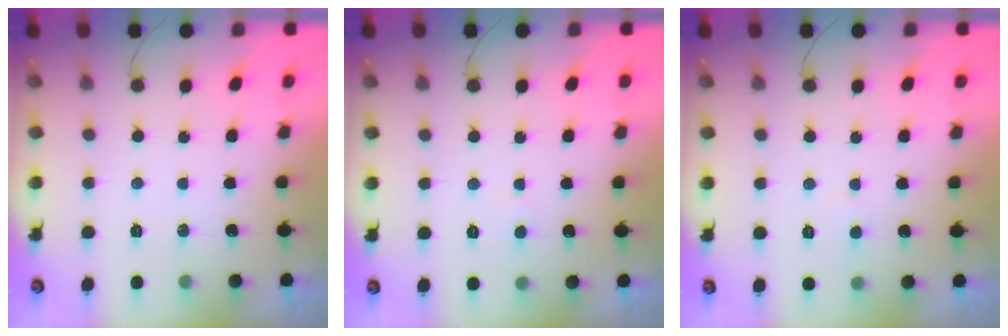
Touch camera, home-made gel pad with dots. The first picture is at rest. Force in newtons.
{"total": 1.8, "press": 1.8, "slide": 0.2}
{"total": 3.6, "press": 3.6, "slide": 0.3}